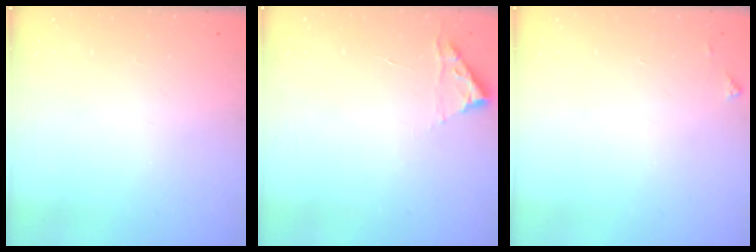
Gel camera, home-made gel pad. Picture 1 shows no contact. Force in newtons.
{"total": 2.8, "press": 2.8, "slide": 0.3}
{"total": 3.6, "press": 3.6, "slide": 0.5}